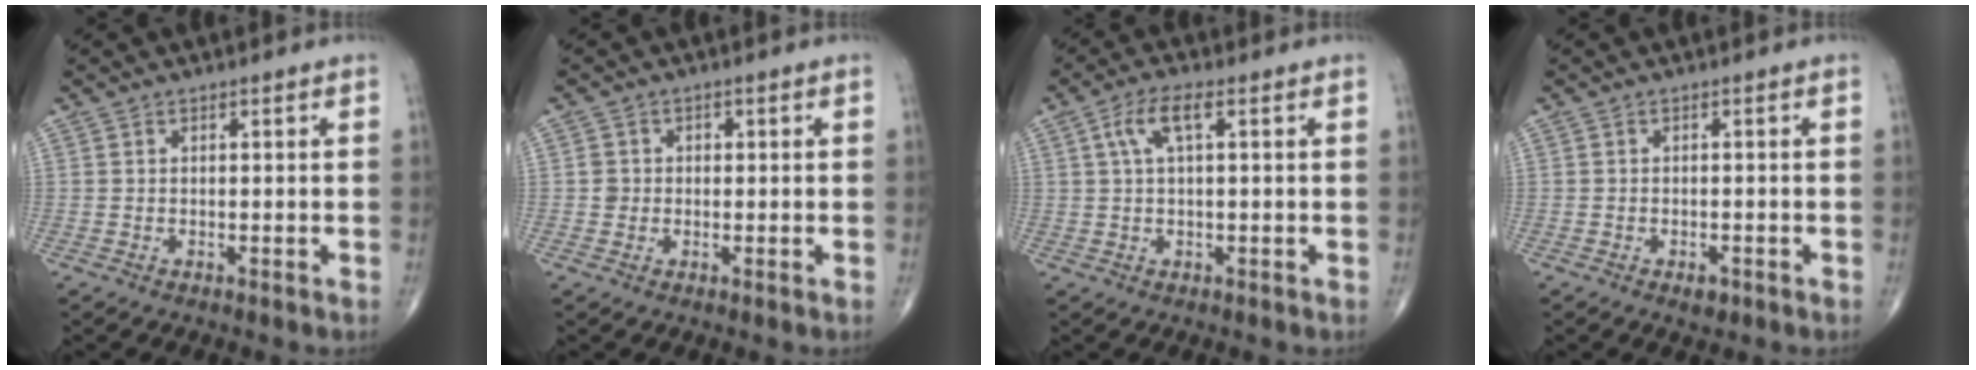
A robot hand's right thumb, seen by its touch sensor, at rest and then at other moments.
{"total": 2.2, "force": [-0.1, 2.2, 0.4], "torque": [0.008, 0.006, -0.003]}
{"total": 5.2, "force": [1.6, 1.7, 4.7], "torque": [-0.106, 0.014, 0.032]}
{"total": 1.8, "force": [-1.0, 0.9, 1.2], "torque": [-0.017, 0.000, -0.014]}